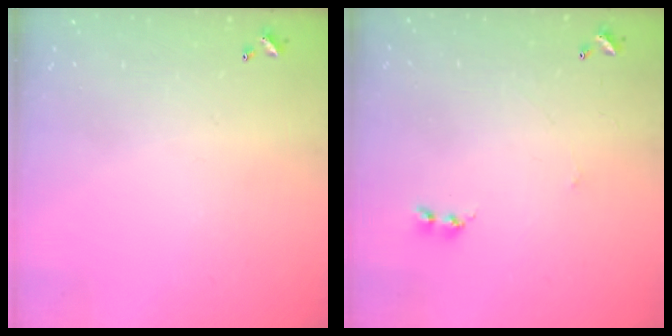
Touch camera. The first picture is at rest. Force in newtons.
{"total": 2.6, "press": 2.6, "slide": 0.4}